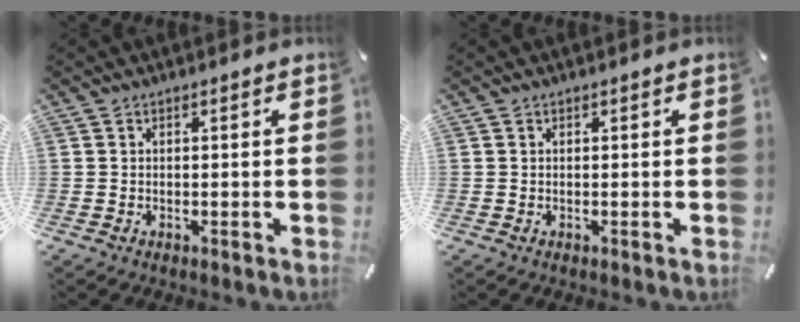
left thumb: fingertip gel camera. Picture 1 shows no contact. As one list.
[{"total": 0.0}]